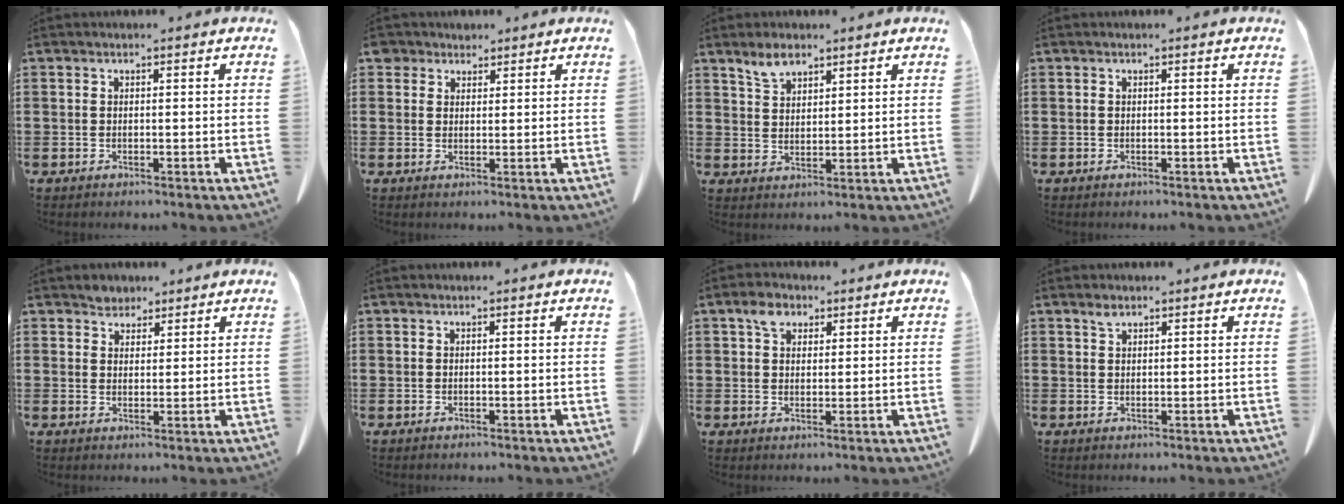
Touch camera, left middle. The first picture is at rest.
{"total": 2.8, "force": [2.3, 1.6, 0.4], "torque": [-0.009, 0.004, 0.044]}
{"total": 3.8, "force": [2.9, 1.6, 1.8], "torque": [-0.044, 0.004, 0.055]}
{"total": 0.0}
{"total": 2.6, "force": [2.3, 1.1, 0.0], "torque": [-0.008, 0.003, 0.047]}
{"total": 0.0}
{"total": 3.9, "force": [2.3, 2.3, 2.1], "torque": [-0.042, 0.005, 0.041]}
{"total": 1.4, "force": [1.0, 0.5, 0.8], "torque": [-0.019, 0.000, 0.021]}